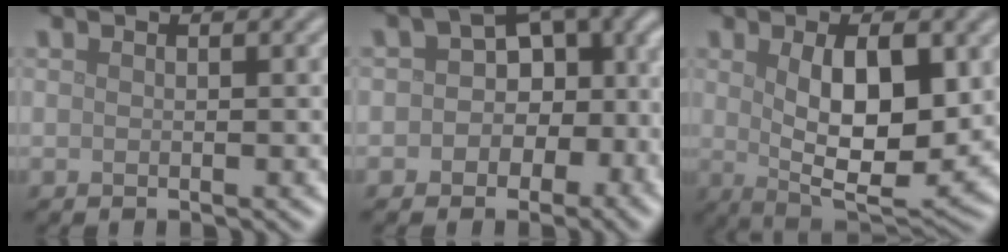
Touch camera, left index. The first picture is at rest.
{"total": 11.1, "force": [0.6, 7.8, 7.9], "torque": [-0.082, 0.000, 0.011]}
{"total": 8.2, "force": [1.1, 3.4, 7.4], "torque": [-0.121, -0.007, 0.025]}